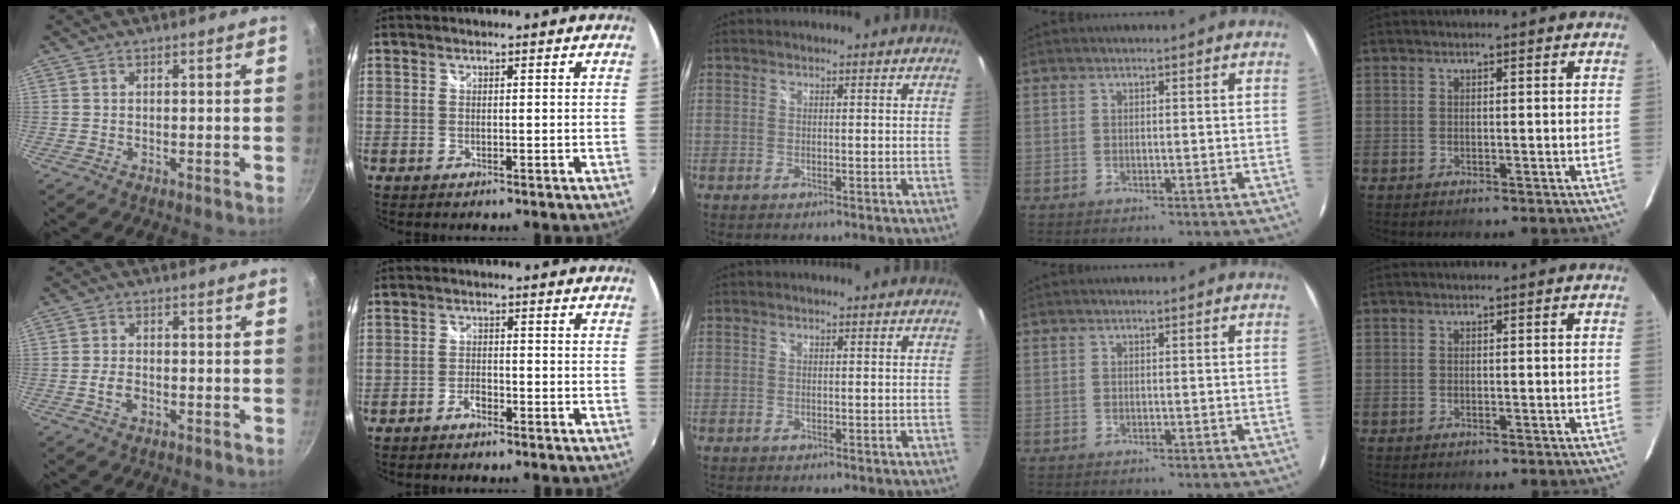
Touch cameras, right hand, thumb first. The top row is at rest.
{"thumb": {"total": 3.0, "force": [-1.0, 1.9, 2.1], "torque": [-0.040, 0.011, -0.020]}, "index": {"total": 2.1, "force": [-1.7, 0.8, 0.9], "torque": [-0.024, 0.004, -0.031]}}